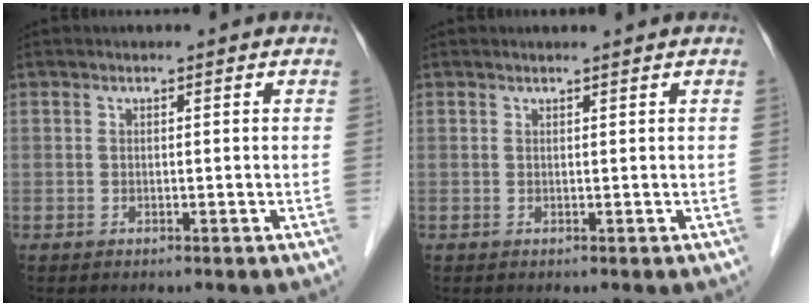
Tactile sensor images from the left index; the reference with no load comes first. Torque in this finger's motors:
{"motor_torque": [0.03, -0.07, -0.07, -0.03]}